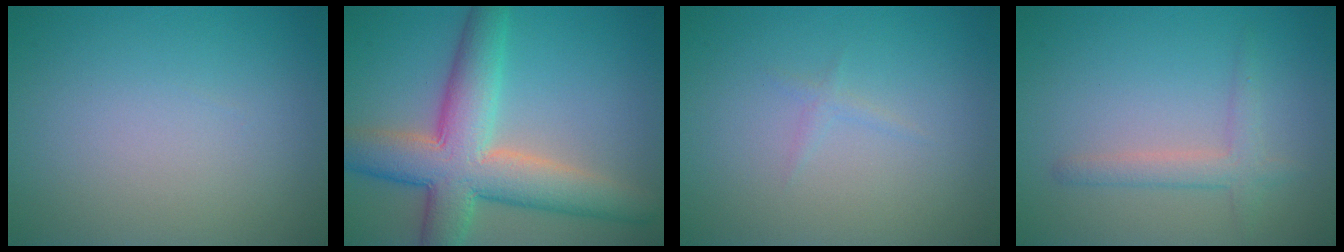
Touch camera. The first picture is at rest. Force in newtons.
{"total": 9.2, "press": 9.2, "slide": 0.4}
{"total": 0.7, "press": 0.7, "slide": 0.1}
{"total": 2.1, "press": 2.1, "slide": 0.1}